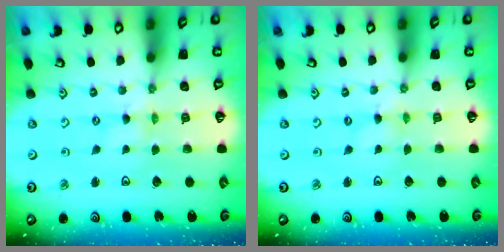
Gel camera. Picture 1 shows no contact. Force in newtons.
{"total": 0.0}